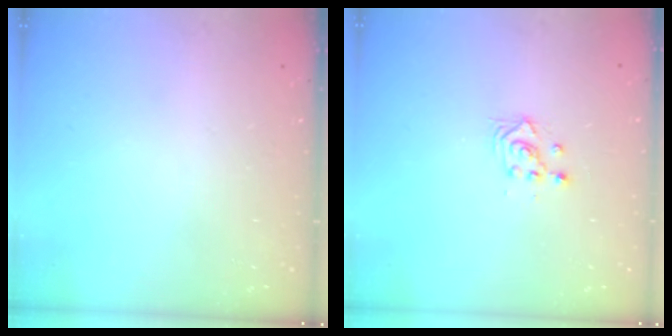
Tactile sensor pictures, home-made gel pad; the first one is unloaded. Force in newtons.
{"total": 2.3, "press": 2.3, "slide": 0.2}